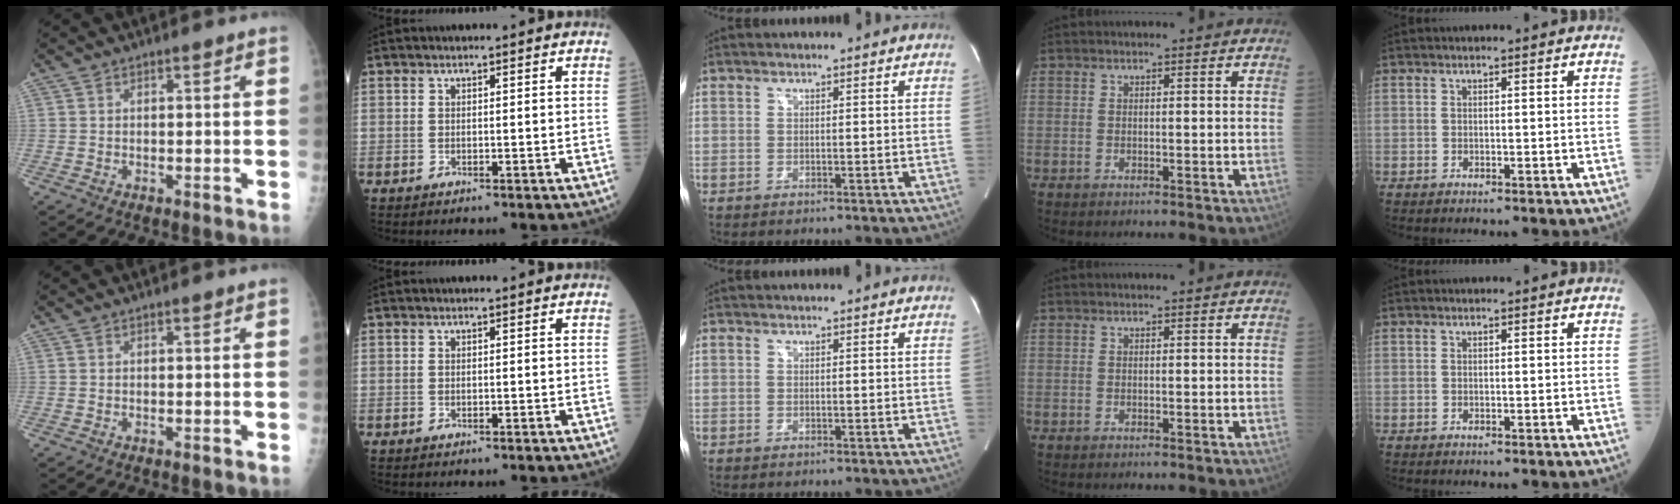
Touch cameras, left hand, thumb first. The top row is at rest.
{}